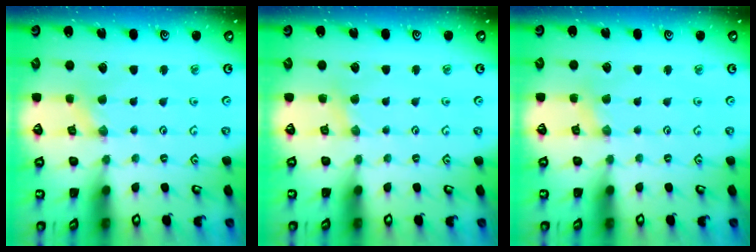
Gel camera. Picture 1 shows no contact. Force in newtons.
{"total": 2.3, "press": 2.2, "slide": 0.5}
{"total": 2.2, "press": 2.1, "slide": 0.4}